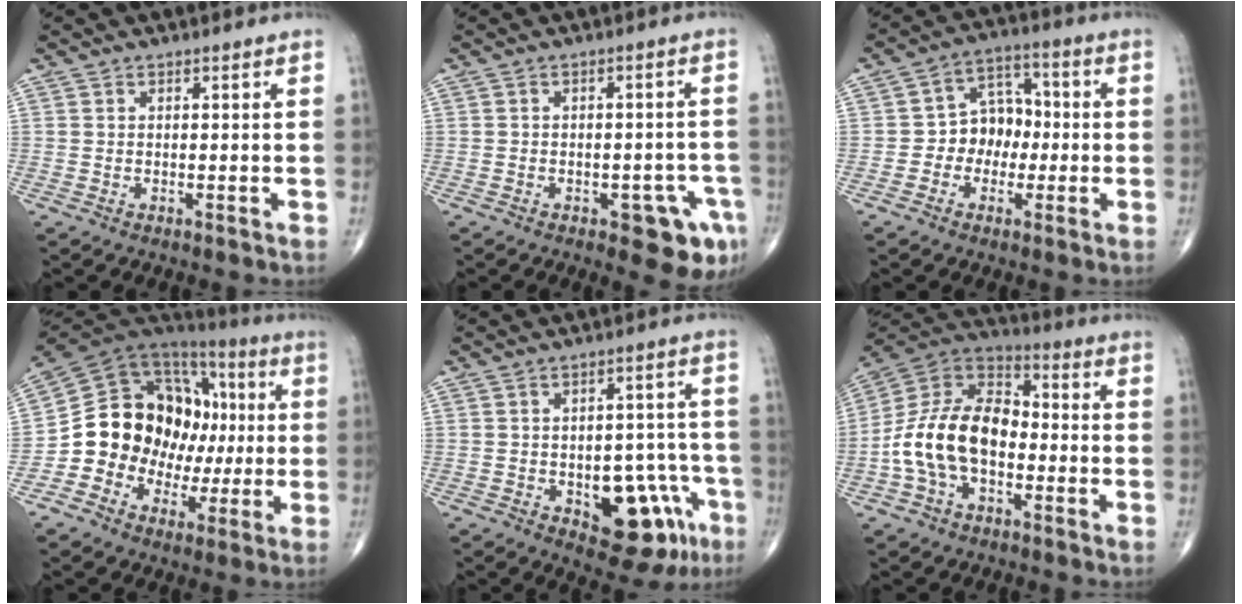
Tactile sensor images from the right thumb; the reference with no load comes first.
{"total": 8.2, "force": [-3.9, 3.5, 6.3], "torque": [-0.048, 0.016, -0.044]}
{"total": 8.7, "force": [-1.2, 6.9, 5.1], "torque": [-0.036, 0.036, -0.033]}
{"total": 20.4, "force": [-1.0, 16.2, 12.2], "torque": [-0.156, 0.056, -0.009]}
{"total": 14.1, "force": [-5.8, 7.6, 10.3], "torque": [-0.083, 0.044, -0.064]}
{"total": 16.5, "force": [-3.3, 10.4, 12.4], "torque": [-0.220, 0.042, -0.067]}